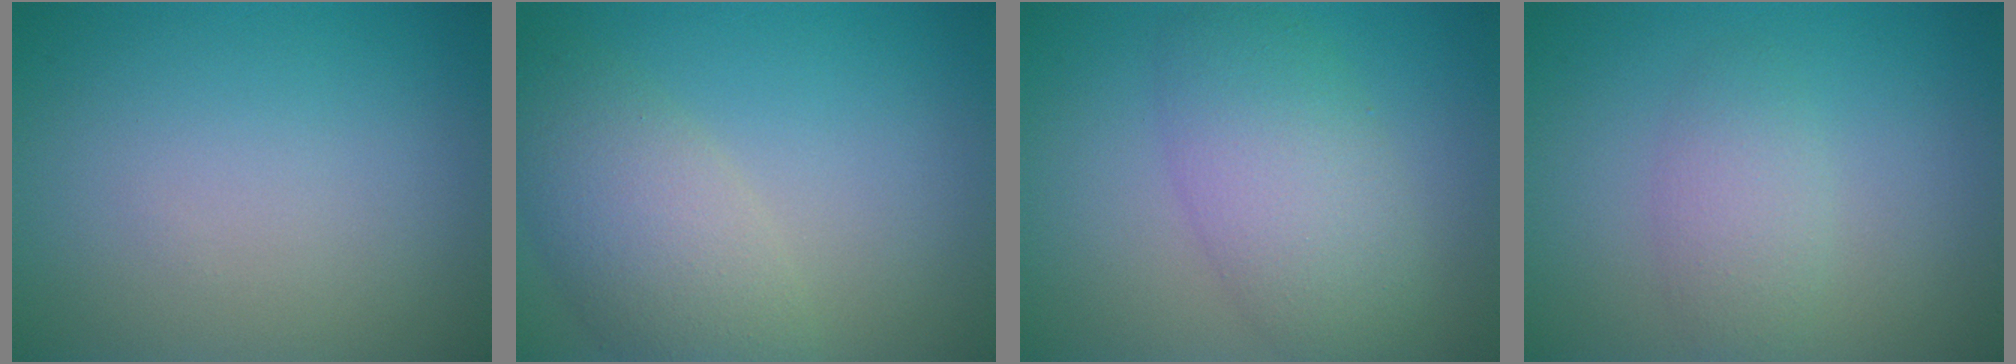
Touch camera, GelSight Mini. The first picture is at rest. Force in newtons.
{"total": 5.2, "press": 5.2, "slide": 0.3}
{"total": 5.4, "press": 5.4, "slide": 0.2}
{"total": 2.4, "press": 2.4, "slide": 0.0}